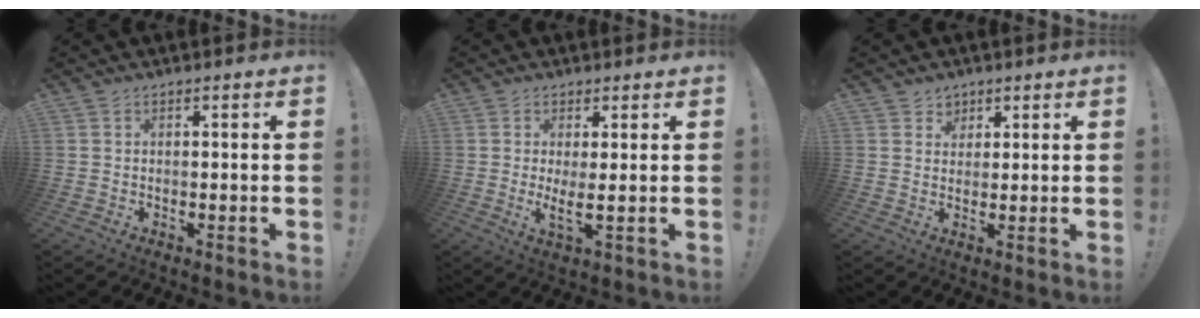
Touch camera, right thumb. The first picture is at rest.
{"total": 4.2, "force": [1.3, 0.0, 4.0], "torque": [-0.058, -0.030, 0.019]}
{"total": 3.5, "force": [2.2, 2.7, 0.1], "torque": [0.002, -0.012, 0.039]}